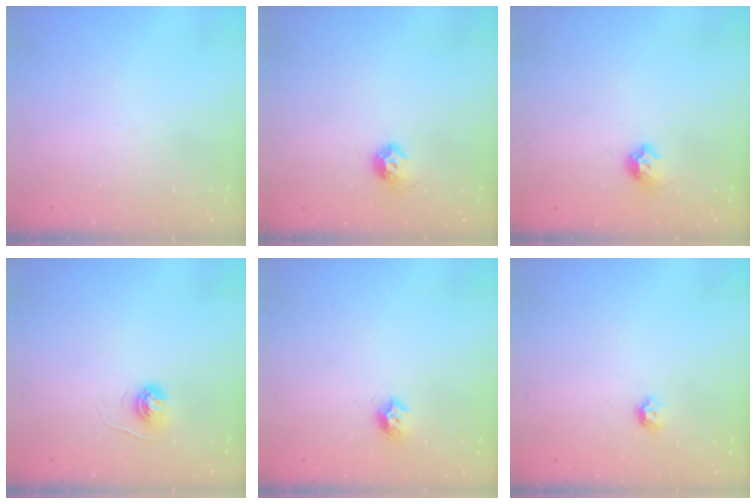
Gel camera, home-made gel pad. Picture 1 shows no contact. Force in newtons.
{"total": 7.6, "press": 7.5, "slide": 1.1}
{"total": 7.0, "press": 6.9, "slide": 0.8}
{"total": 5.0, "press": 5.0, "slide": 0.4}
{"total": 7.1, "press": 7.1, "slide": 0.5}
{"total": 5.4, "press": 5.4, "slide": 0.9}